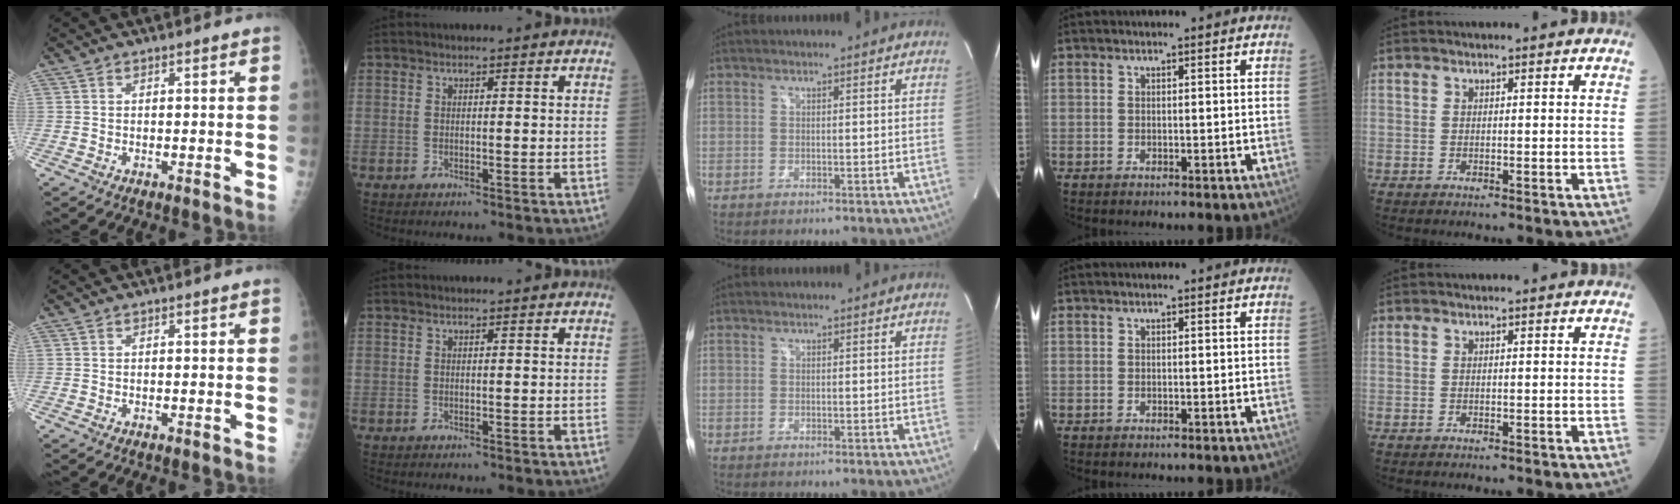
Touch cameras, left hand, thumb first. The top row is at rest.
{}